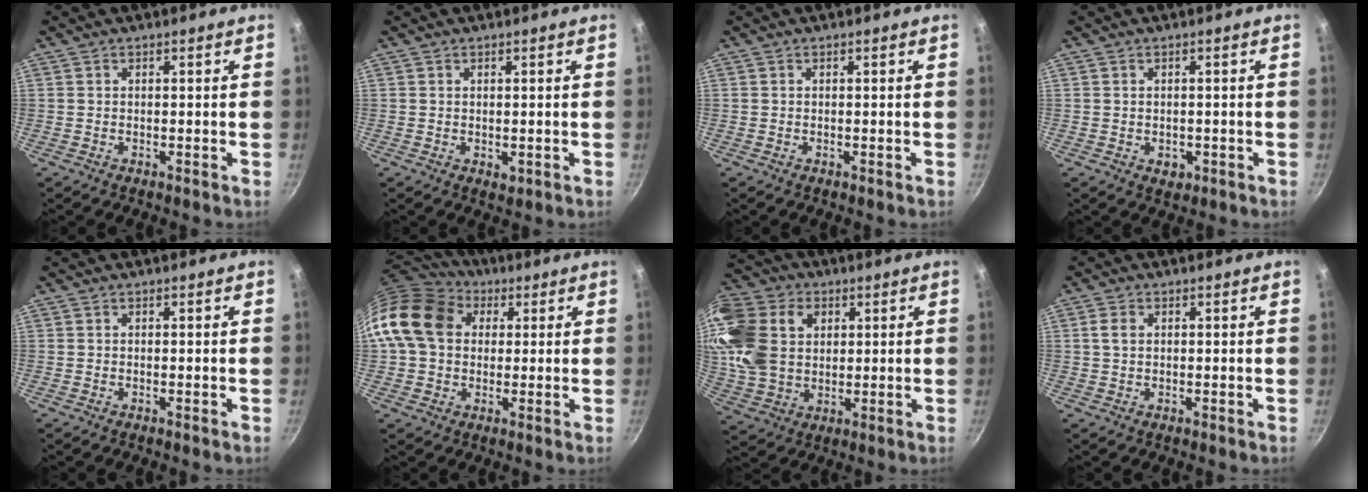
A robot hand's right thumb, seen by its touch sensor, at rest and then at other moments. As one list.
[{"total": 1.0, "force": [0.1, 0.7, 0.8], "torque": [-0.011, -0.004, 0.002]}, {"total": 0.0}, {"total": 2.3, "force": [-0.6, 1.7, 1.3], "torque": [-0.018, 0.001, -0.002]}, {"total": 0.0}, {"total": 15.8, "force": [3.3, 12.4, 9.3], "torque": [-0.159, 0.028, 0.044]}, {"total": 18.2, "force": [4.1, 13.7, 11.2], "torque": [-0.212, 0.006, 0.078]}, {"total": 2.4, "force": [0.4, 1.7, 1.6], "torque": [-0.027, 0.004, 0.007]}]